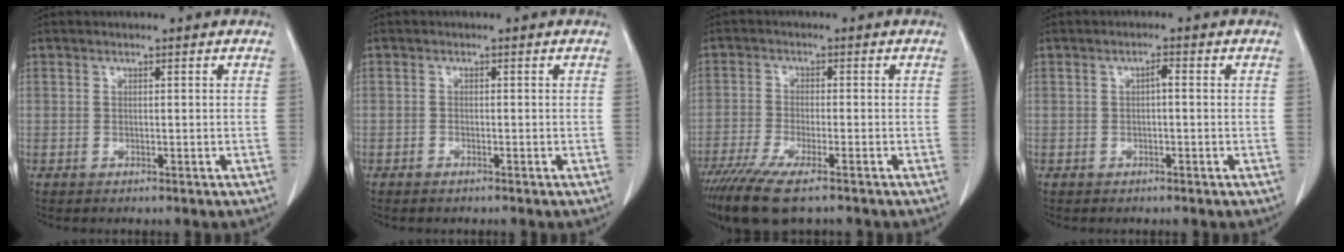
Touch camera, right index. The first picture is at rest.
{"total": 0.7, "force": [-0.6, 0.2, 0.3], "torque": [-0.008, -0.001, -0.010]}
{"total": 9.6, "force": [-7.0, 1.7, 6.4], "torque": [-0.112, -0.022, -0.115]}
{"total": 1.2, "force": [0.0, 0.3, 1.2], "torque": [-0.020, 0.004, -0.001]}